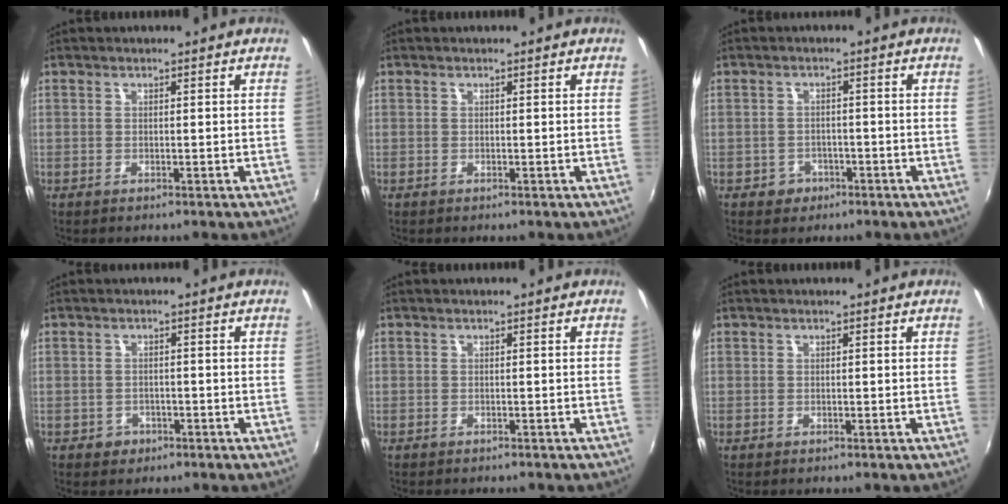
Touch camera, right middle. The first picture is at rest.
{"total": 0.0}
{"total": 3.5, "force": [-1.8, 2.9, 0.5], "torque": [-0.017, 0.004, -0.026]}
{"total": 2.6, "force": [-1.3, 2.2, 0.5], "torque": [-0.014, 0.000, -0.019]}
{"total": 1.2, "force": [-1.1, 0.4, 0.3], "torque": [-0.009, -0.006, -0.015]}
{"total": 0.0}